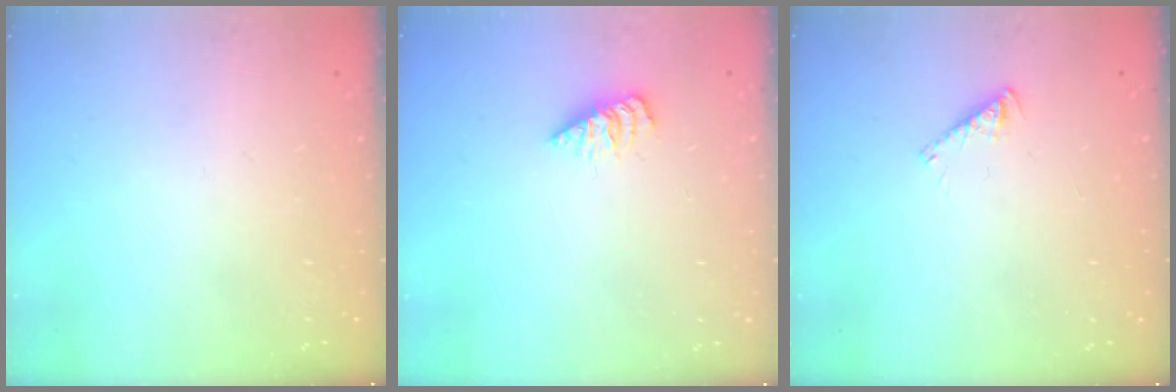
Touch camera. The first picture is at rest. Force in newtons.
{"total": 2.3, "press": 2.2, "slide": 0.4}
{"total": 2.5, "press": 2.5, "slide": 0.0}